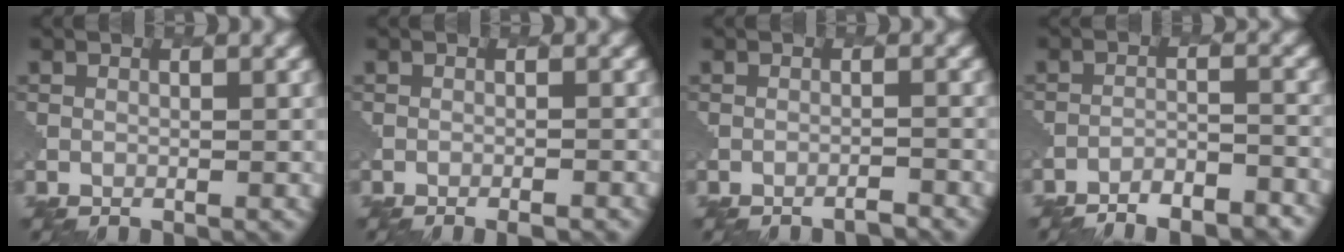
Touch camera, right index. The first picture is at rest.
{"total": 1.8, "force": [-1.3, 0.5, 1.1], "torque": [-0.002, 0.010, -0.021]}
{"total": 1.4, "force": [-1.3, 0.1, 0.6], "torque": [0.000, 0.002, -0.029]}
{"total": 6.2, "force": [-5.7, 1.4, 2.1], "torque": [-0.036, -0.003, -0.082]}